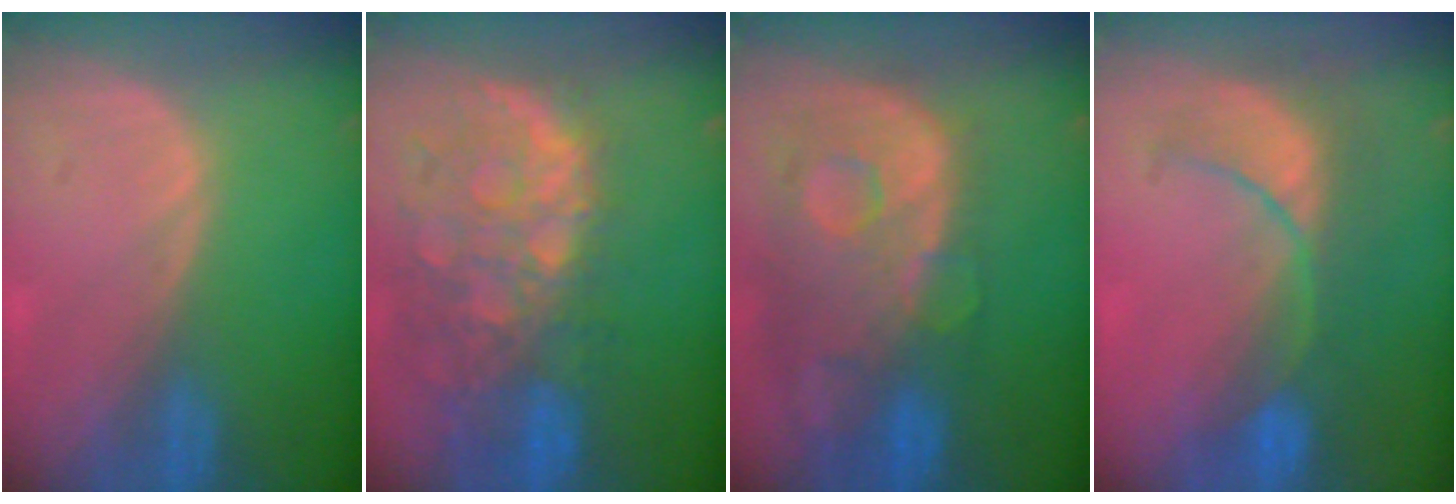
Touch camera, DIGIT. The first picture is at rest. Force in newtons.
{"total": 12.3, "press": 10.2, "slide": 7.0}
{"total": 13.3, "press": 10.7, "slide": 8.0}
{"total": 7.9, "press": 7.8, "slide": 1.6}